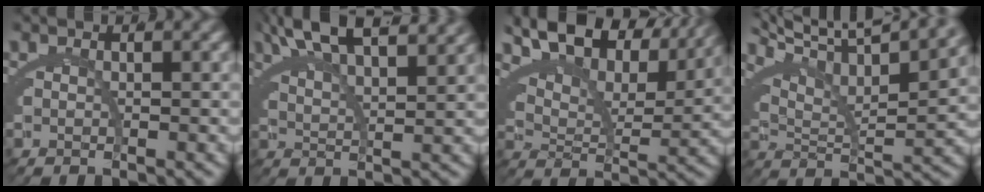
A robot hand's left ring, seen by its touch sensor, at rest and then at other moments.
{"total": 6.4, "force": [5.7, -0.8, 2.8], "torque": [-0.047, 0.019, 0.096]}
{"total": 11.7, "force": [9.8, 3.1, 5.6], "torque": [-0.081, 0.050, 0.139]}
{"total": 8.8, "force": [6.6, 1.6, 5.7], "torque": [-0.078, 0.030, 0.097]}